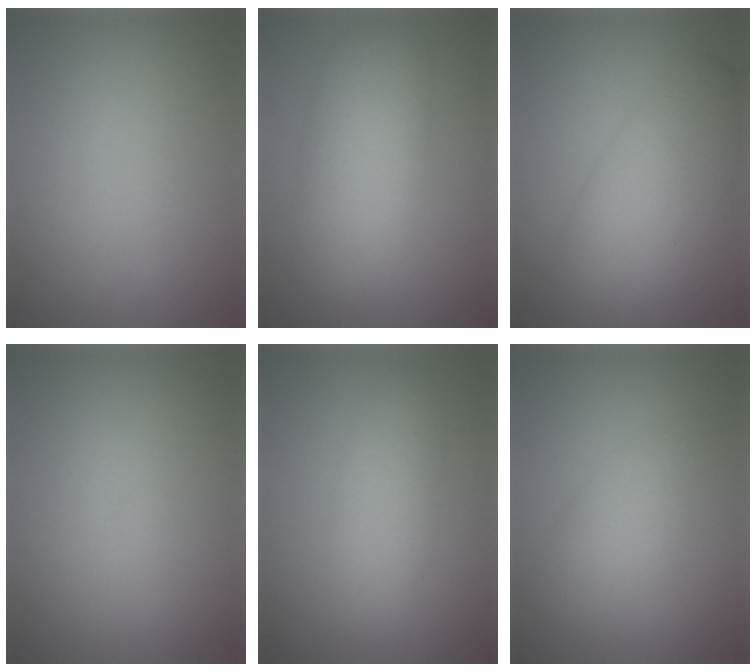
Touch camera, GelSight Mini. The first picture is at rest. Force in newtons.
{"total": 6.2, "press": 6.2, "slide": 0.4}
{"total": 7.5, "press": 7.5, "slide": 0.2}
{"total": 0.0}
{"total": 3.5, "press": 3.5, "slide": 0.2}
{"total": 3.0, "press": 3.0, "slide": 0.1}